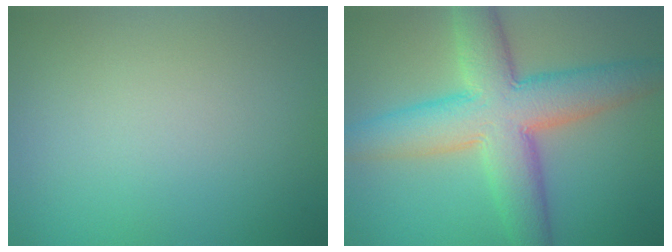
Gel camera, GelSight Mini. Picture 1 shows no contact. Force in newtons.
{"total": 9.5, "press": 9.5, "slide": 0.4}